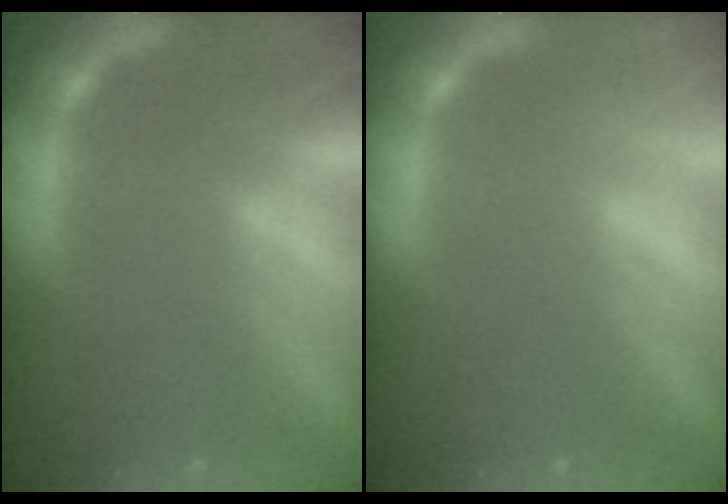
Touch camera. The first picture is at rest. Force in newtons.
{"total": 0.9}